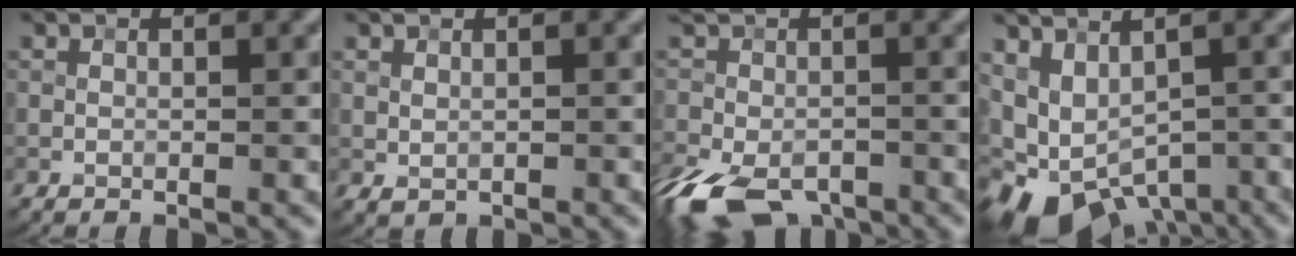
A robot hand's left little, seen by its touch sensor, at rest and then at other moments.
{"total": 0.6, "force": [0.2, 0.4, 0.4], "torque": [-0.008, -0.004, 0.010]}
{"total": 9.8, "force": [-5.7, 5.4, 5.9], "torque": [-0.126, -0.041, -0.099]}
{"total": 9.0, "force": [-4.3, 5.2, 5.9], "torque": [-0.096, -0.016, -0.048]}